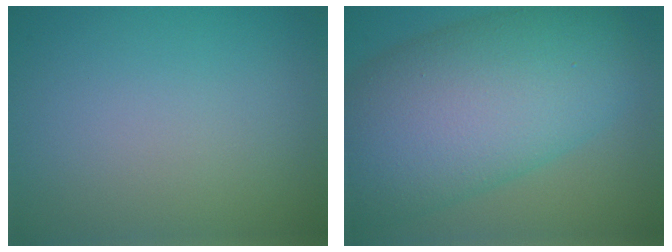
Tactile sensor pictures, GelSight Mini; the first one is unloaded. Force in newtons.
{"total": 13.2, "press": 13.2, "slide": 0.2}